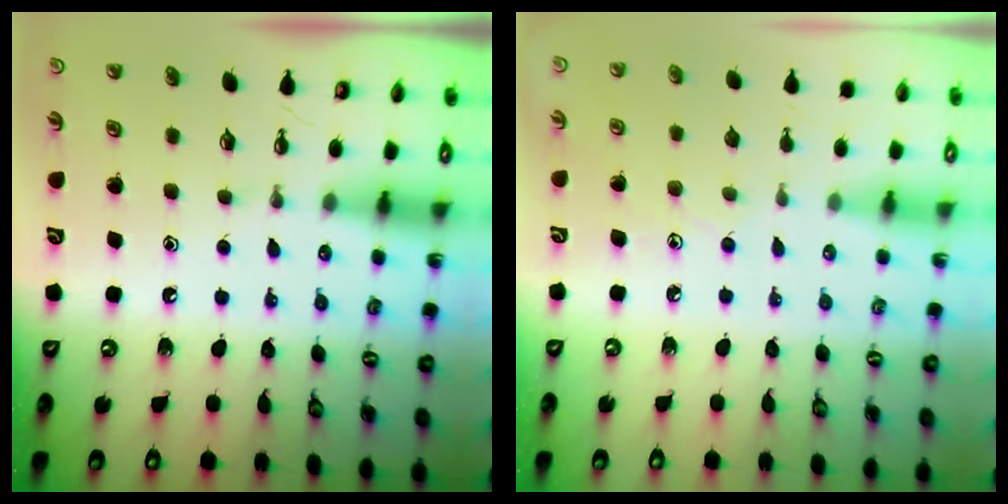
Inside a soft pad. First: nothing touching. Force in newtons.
{"total": 4.2, "press": 4.2, "slide": 0.4}